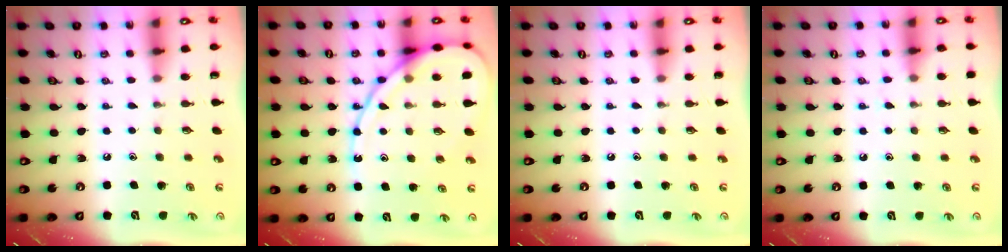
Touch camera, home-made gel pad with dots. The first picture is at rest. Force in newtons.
{"total": 14.4, "press": 14.4, "slide": 1.5}
{"total": 0.0}
{"total": 5.5, "press": 5.4, "slide": 0.6}